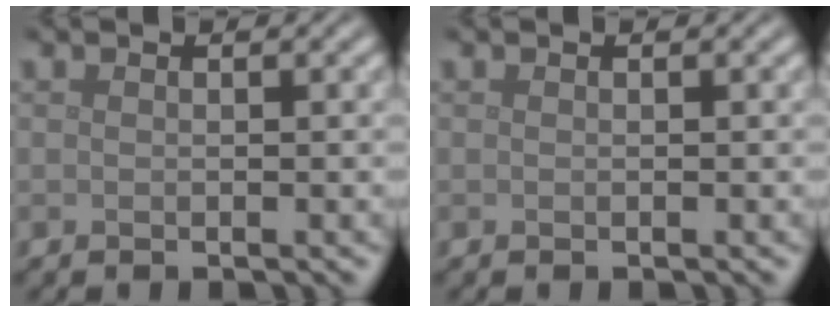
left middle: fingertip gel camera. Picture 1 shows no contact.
{"total": 0.0}